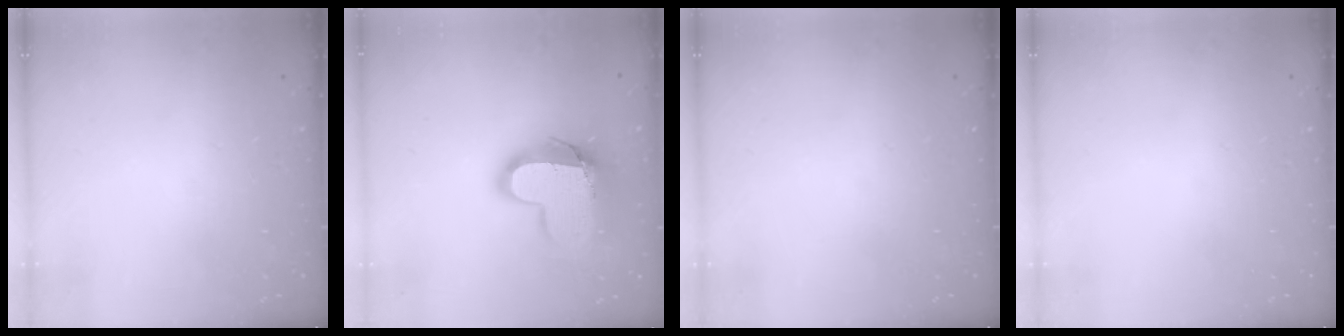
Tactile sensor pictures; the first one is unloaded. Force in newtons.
{"total": 15.4, "press": 15.4, "slide": 1.1}
{"total": 0.0}
{"total": 0.0}